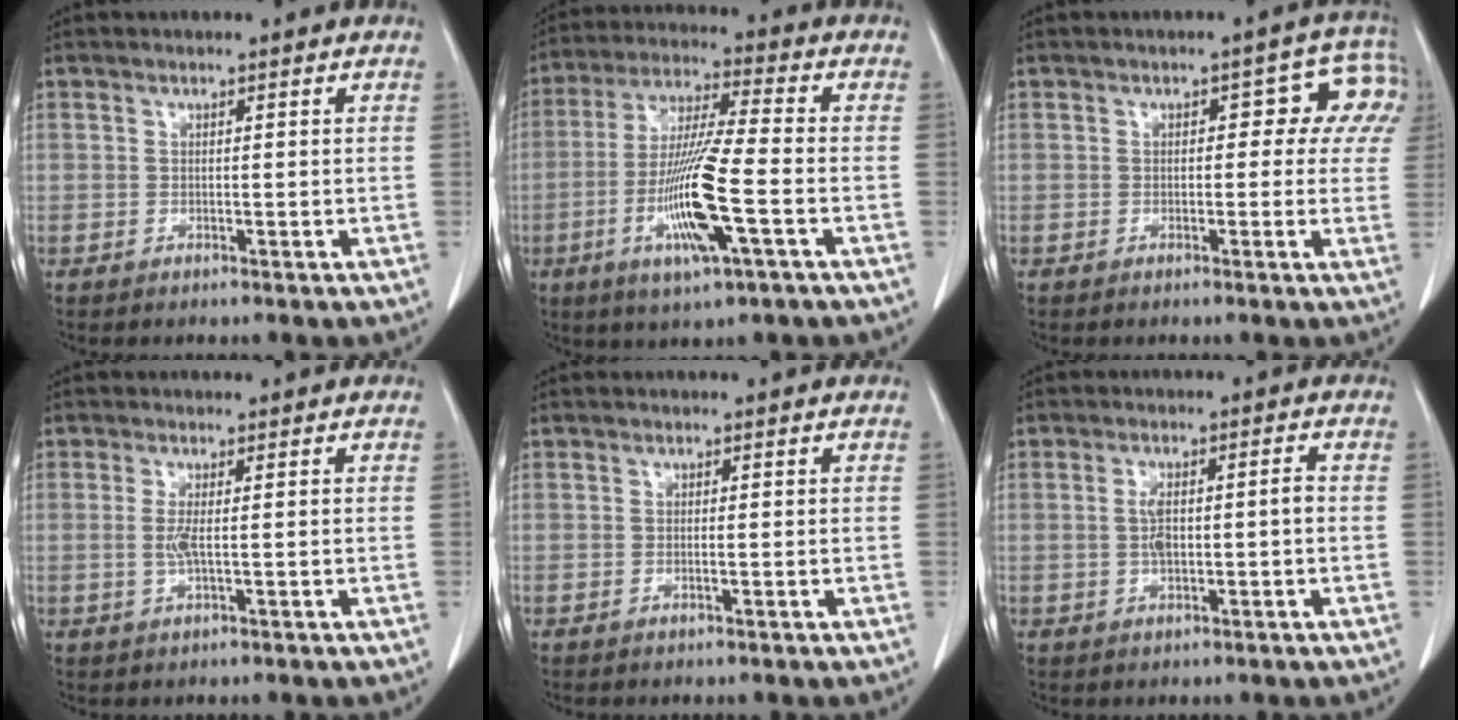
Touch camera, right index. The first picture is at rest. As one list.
[{"total": 13.5, "force": [-4.1, 0.6, 12.8], "torque": [-0.255, -0.015, -0.080]}, {"total": 6.0, "force": [1.3, 3.6, 4.6], "torque": [-0.029, 0.036, 0.009]}, {"total": 2.3, "force": [-0.1, 0.1, 2.3], "torque": [-0.054, -0.003, -0.001]}, {"total": 0.5, "force": [-0.2, 0.0, 0.5], "torque": [-0.009, 0.001, -0.003]}, {"total": 4.4, "force": [-0.4, 1.1, 4.2], "torque": [-0.089, 0.009, -0.006]}]